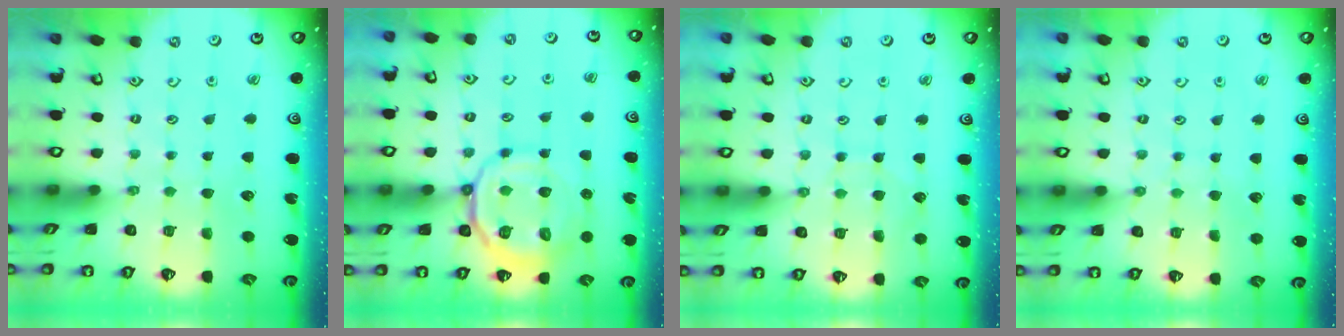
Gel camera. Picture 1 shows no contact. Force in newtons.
{"total": 13.4, "press": 13.3, "slide": 1.9}
{"total": 5.1, "press": 5.0, "slide": 0.5}
{"total": 4.4, "press": 4.4, "slide": 0.4}